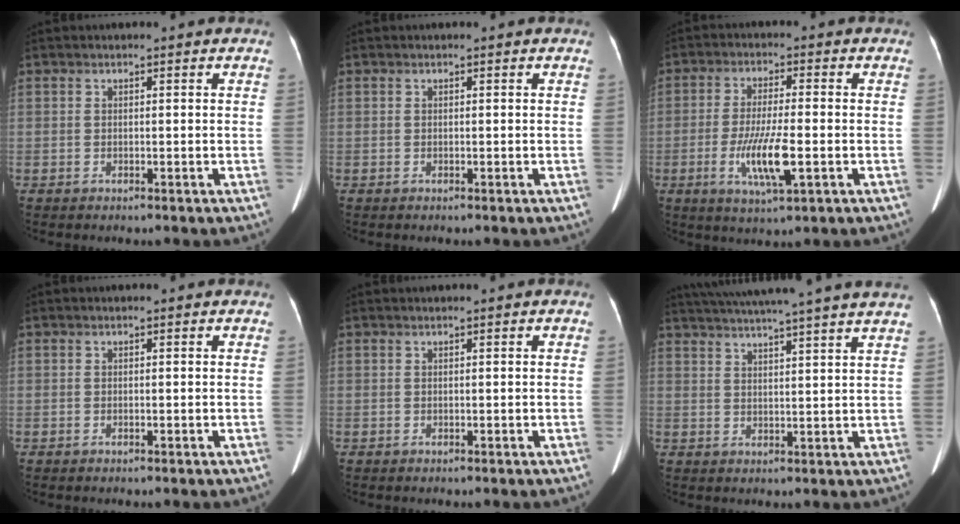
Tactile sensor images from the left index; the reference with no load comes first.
{"total": 0.0}
{"total": 8.3, "force": [-2.4, 1.0, 7.9], "torque": [-0.155, -0.016, -0.042]}
{"total": 0.0}
{"total": 0.0}
{"total": 19.0, "force": [16.7, -1.3, 9.0], "torque": [-0.156, -0.003, 0.222]}